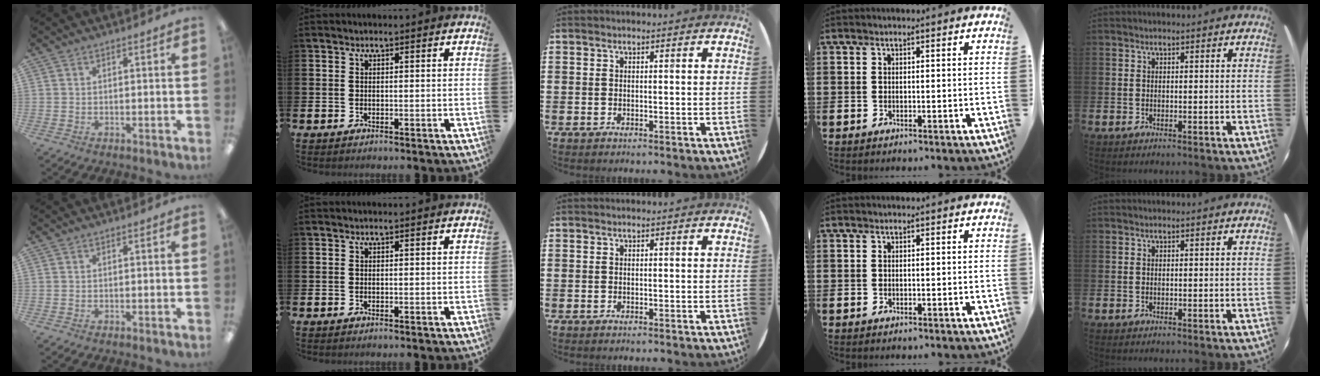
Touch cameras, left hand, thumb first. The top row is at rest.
{}